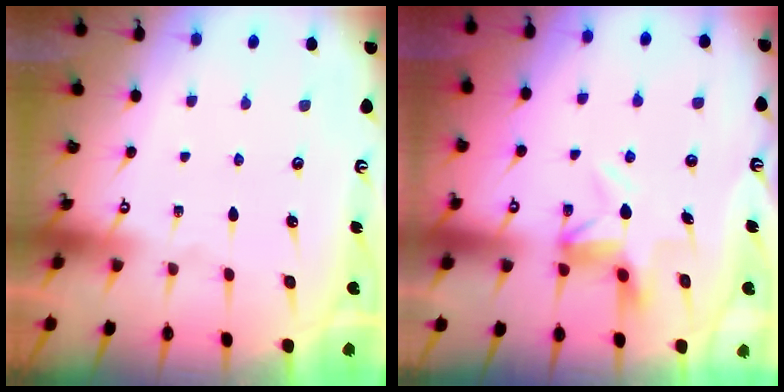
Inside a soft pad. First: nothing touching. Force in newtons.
{"total": 5.3, "press": 5.2, "slide": 0.6}